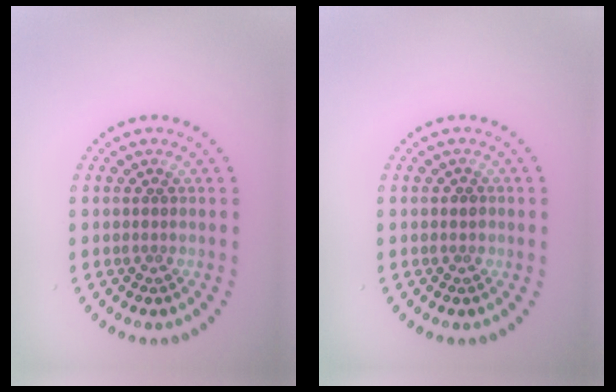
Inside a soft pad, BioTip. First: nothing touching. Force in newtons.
{"total": 0.5, "press": 0.4, "slide": 0.3}